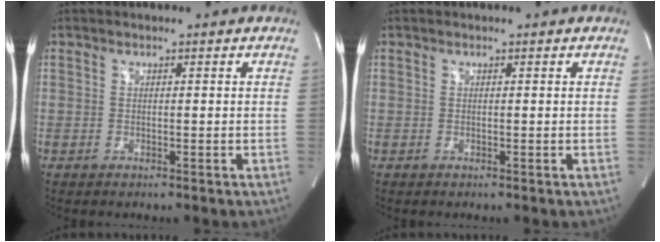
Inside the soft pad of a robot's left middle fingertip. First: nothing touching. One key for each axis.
{"total": 0.0}